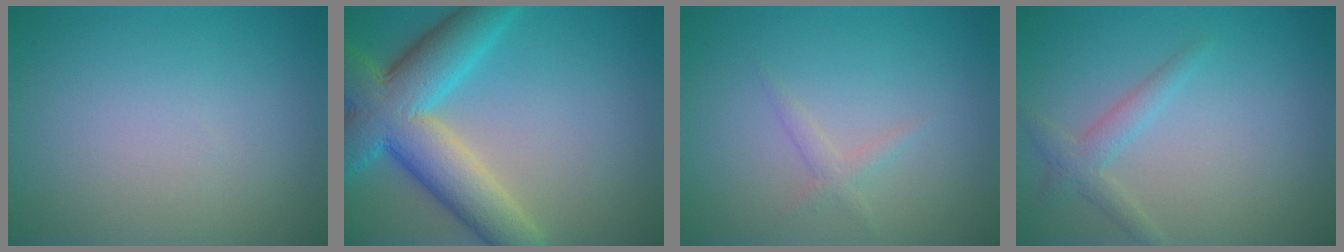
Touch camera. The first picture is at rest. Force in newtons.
{"total": 9.6, "press": 9.6, "slide": 0.4}
{"total": 1.2, "press": 1.2, "slide": 0.1}
{"total": 1.9, "press": 1.9, "slide": 0.1}